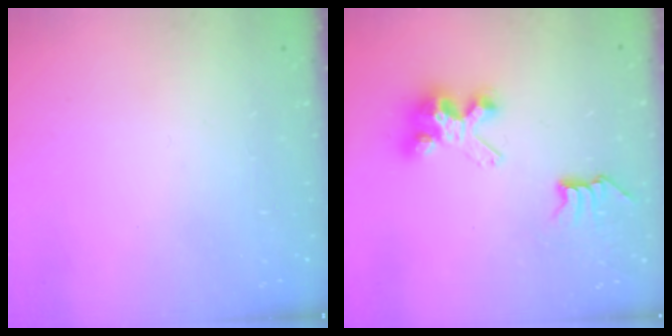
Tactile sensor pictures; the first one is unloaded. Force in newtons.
{"total": 7.3, "press": 7.3, "slide": 0.2}